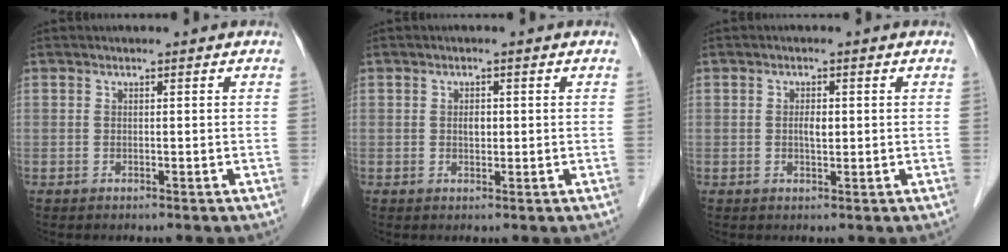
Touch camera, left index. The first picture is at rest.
{"total": 1.4, "force": [0.0, 0.9, 1.1], "torque": [-0.019, -0.001, 0.001]}
{"total": 1.7, "force": [0.0, 0.7, 1.6], "torque": [-0.030, -0.001, 0.000]}